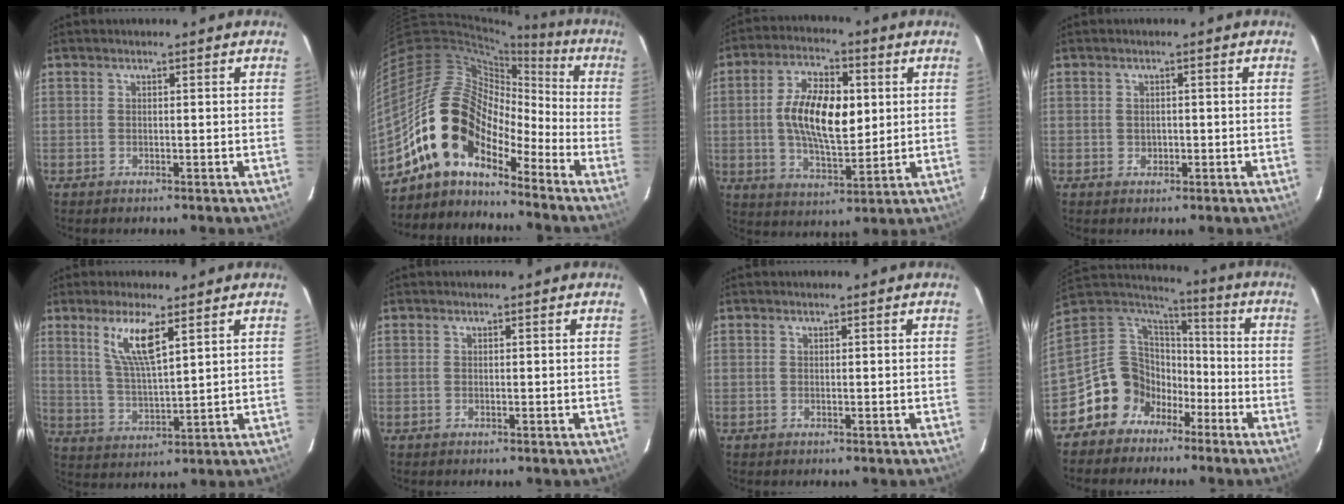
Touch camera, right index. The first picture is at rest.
{"total": 14.7, "force": [-10.3, 7.6, 7.1], "torque": [-0.126, 0.015, -0.203]}
{"total": 13.3, "force": [1.5, 6.2, 11.7], "torque": [-0.221, 0.009, 0.028]}
{"total": 1.4, "force": [-0.2, 1.4, 0.4], "torque": [-0.002, 0.001, -0.001]}
{"total": 8.6, "force": [4.5, 1.6, 7.2], "torque": [-0.138, -0.007, 0.096]}
{"total": 0.0}
{"total": 0.0}
{"total": 14.1, "force": [-7.5, 11.3, 3.8], "torque": [-0.104, 0.038, -0.135]}